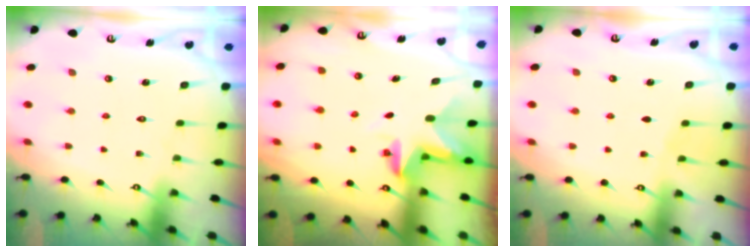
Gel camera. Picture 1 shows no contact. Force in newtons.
{"total": 2.8, "press": 2.8, "slide": 0.2}
{"total": 2.1, "press": 2.1, "slide": 0.4}